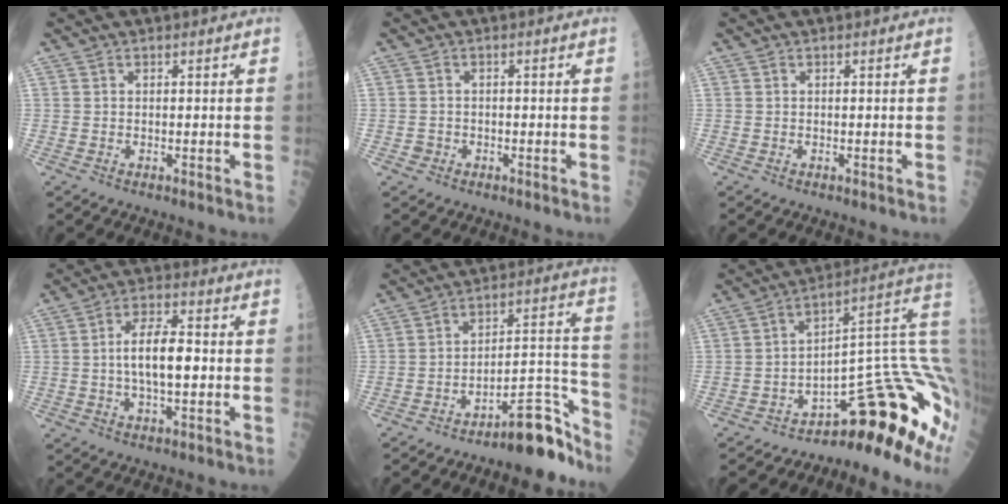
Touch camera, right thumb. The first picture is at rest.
{"total": 1.3, "force": [-0.6, 1.1, 0.1], "torque": [0.007, 0.007, -0.012]}
{"total": 0.0}
{"total": 9.0, "force": [-0.2, 3.5, 8.3], "torque": [-0.142, 0.013, -0.008]}
{"total": 13.0, "force": [-10.1, 3.3, 7.5], "torque": [-0.074, 0.118, -0.158]}
{"total": 15.7, "force": [-8.3, 4.1, 12.6], "torque": [-0.082, 0.122, -0.118]}